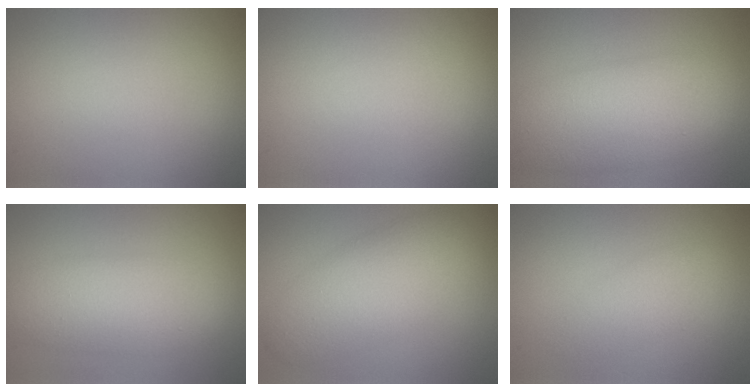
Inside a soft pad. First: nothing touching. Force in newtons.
{"total": 0.0}
{"total": 7.4, "press": 7.4, "slide": 0.2}
{"total": 5.2, "press": 5.2, "slide": 0.1}
{"total": 5.9, "press": 5.9, "slide": 0.1}
{"total": 2.1, "press": 2.1, "slide": 0.1}